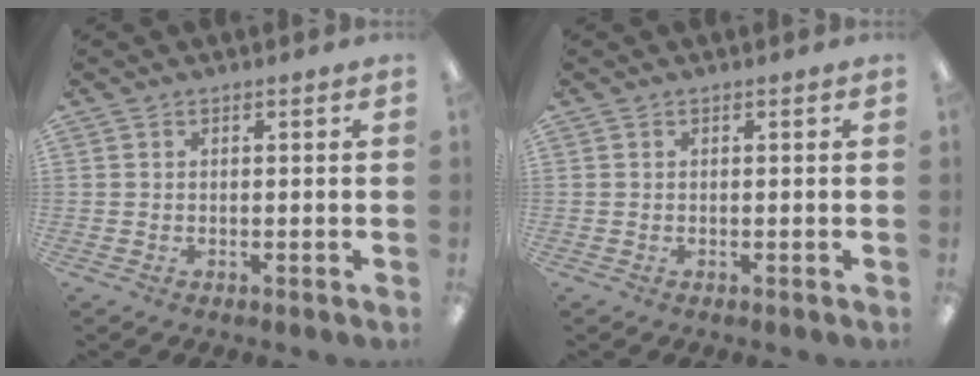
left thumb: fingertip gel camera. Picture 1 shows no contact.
{"total": 0.0}